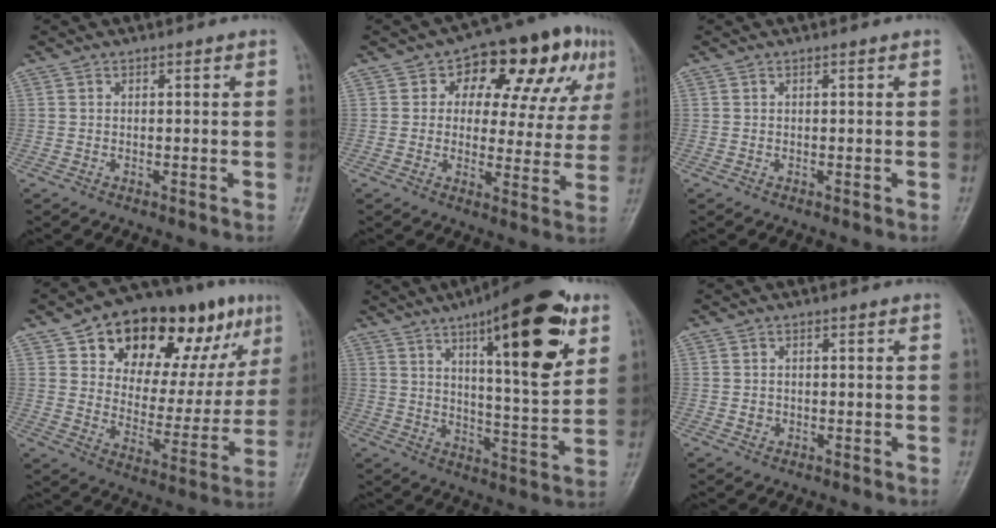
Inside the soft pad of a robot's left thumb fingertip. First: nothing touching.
{"total": 17.5, "force": [7.0, 10.0, 12.5], "torque": [-0.100, 0.014, 0.087]}
{"total": 0.0}
{"total": 26.4, "force": [13.3, 13.3, 18.5], "torque": [-0.221, -0.007, 0.206]}
{"total": 21.8, "force": [10.4, 6.0, 18.2], "torque": [-0.234, -0.040, 0.152]}
{"total": 1.2, "force": [-0.2, 1.1, 0.4], "torque": [-0.001, 0.003, -0.001]}